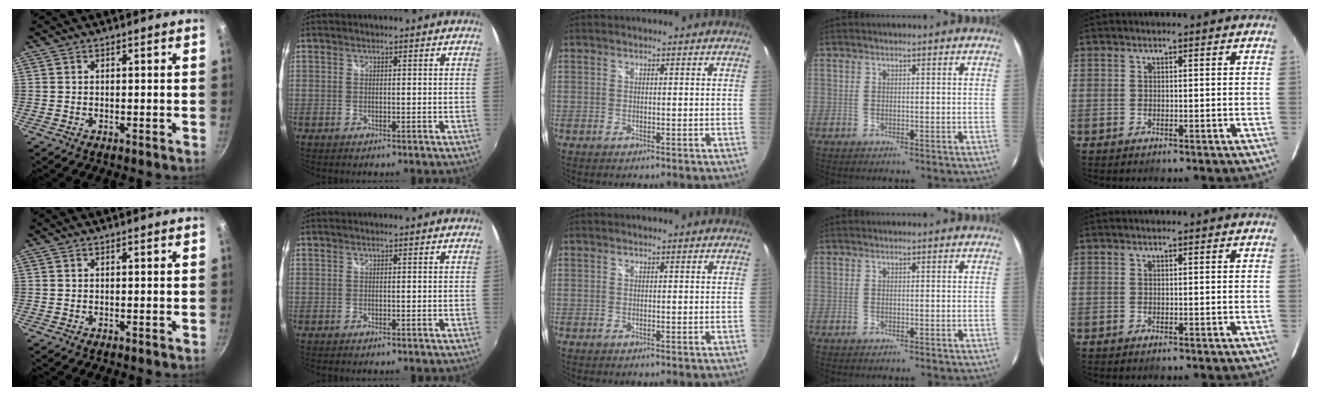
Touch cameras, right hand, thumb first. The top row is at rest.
{}